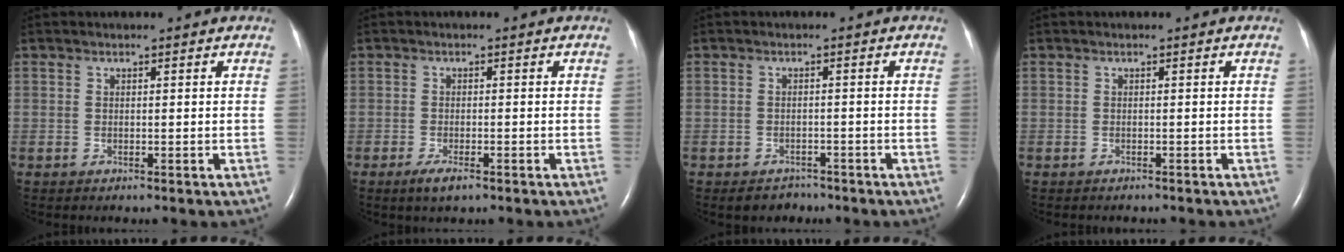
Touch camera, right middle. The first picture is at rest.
{"total": 2.7, "force": [-1.7, 0.7, 2.0], "torque": [-0.046, -0.005, -0.031]}
{"total": 2.6, "force": [-2.1, 1.6, 0.2], "torque": [-0.008, 0.004, -0.026]}
{"total": 1.3, "force": [-1.1, 0.4, 0.4], "torque": [-0.013, -0.002, -0.012]}